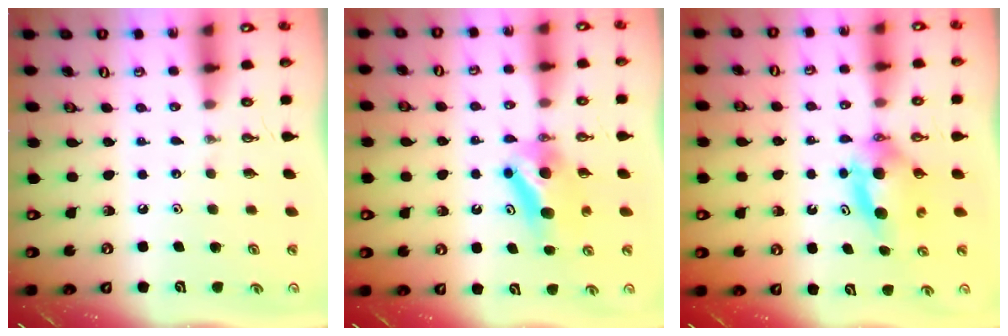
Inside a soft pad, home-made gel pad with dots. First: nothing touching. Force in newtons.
{"total": 7.5, "press": 7.0, "slide": 2.8}
{"total": 7.1, "press": 6.4, "slide": 3.1}